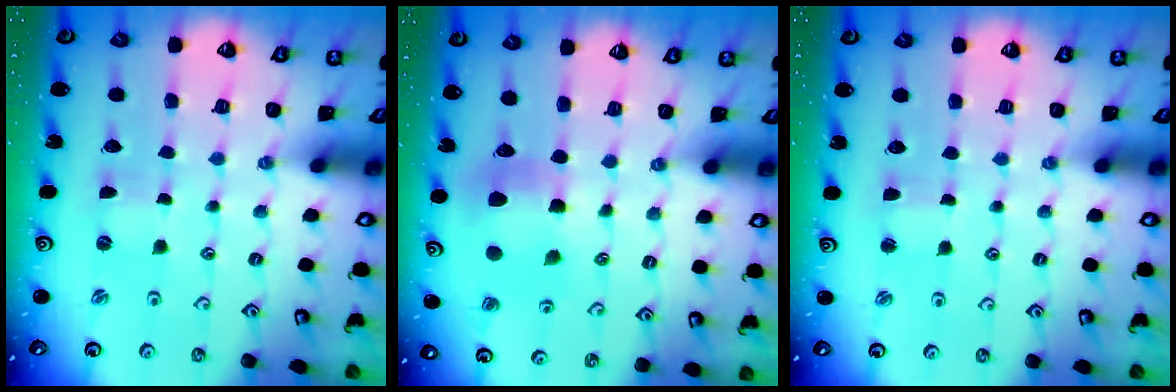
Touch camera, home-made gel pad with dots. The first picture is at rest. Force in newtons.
{"total": 10.4, "press": 10.4, "slide": 0.8}
{"total": 1.9, "press": 1.9, "slide": 0.3}